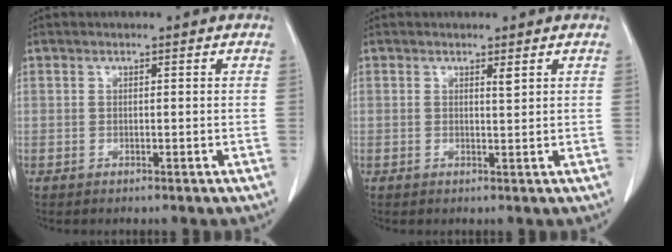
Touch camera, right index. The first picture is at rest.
{"total": 0.9, "force": [0.6, 0.0, 0.7], "torque": [-0.013, -0.005, 0.010]}